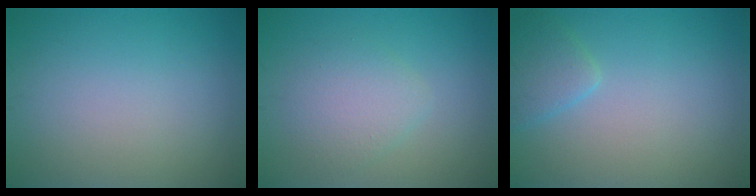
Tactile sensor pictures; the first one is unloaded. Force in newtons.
{"total": 2.9, "press": 2.9, "slide": 0.2}
{"total": 2.1, "press": 2.1, "slide": 0.2}